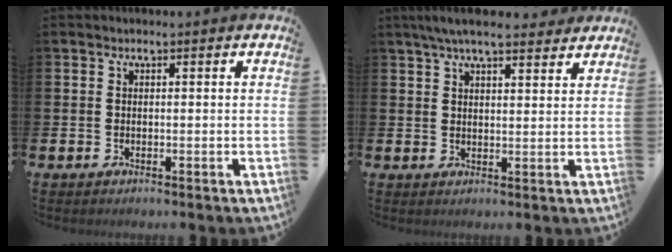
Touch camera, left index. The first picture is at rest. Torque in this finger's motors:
{"motor_torque": [0.65, -1.49, 0.50, 0.20]}